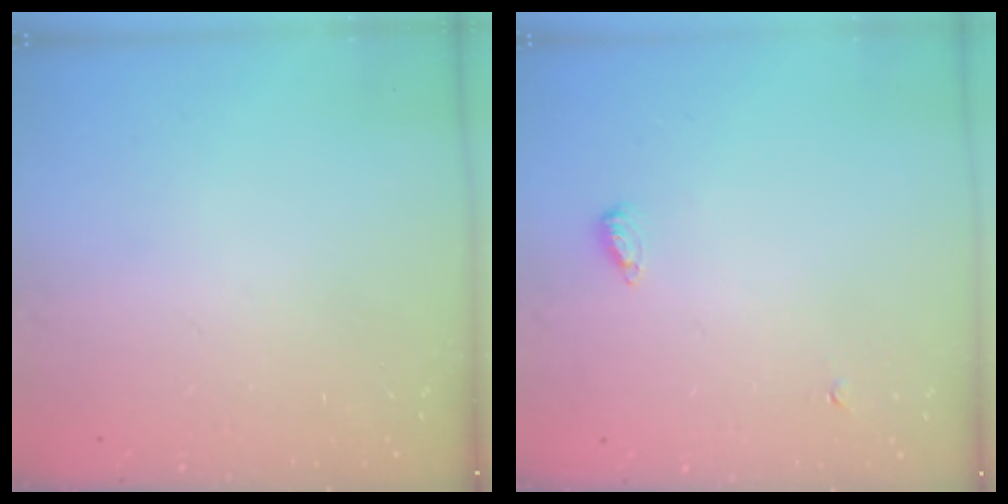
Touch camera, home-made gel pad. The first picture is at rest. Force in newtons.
{"total": 8.9, "press": 6.0, "slide": 6.5}